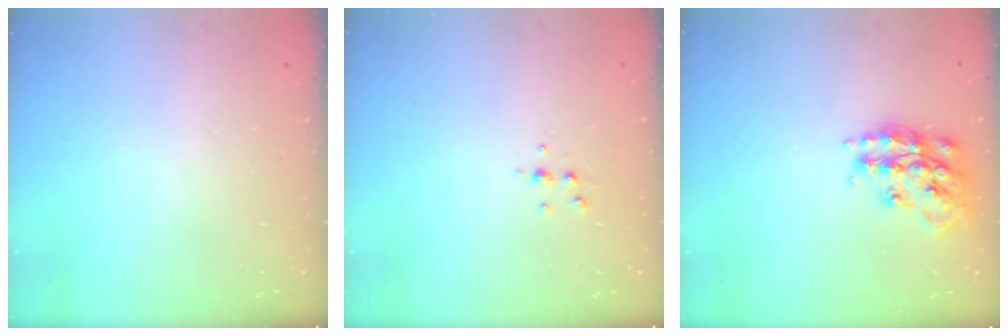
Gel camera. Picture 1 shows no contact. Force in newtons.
{"total": 4.7, "press": 4.6, "slide": 1.0}
{"total": 17.2, "press": 17.2, "slide": 1.2}